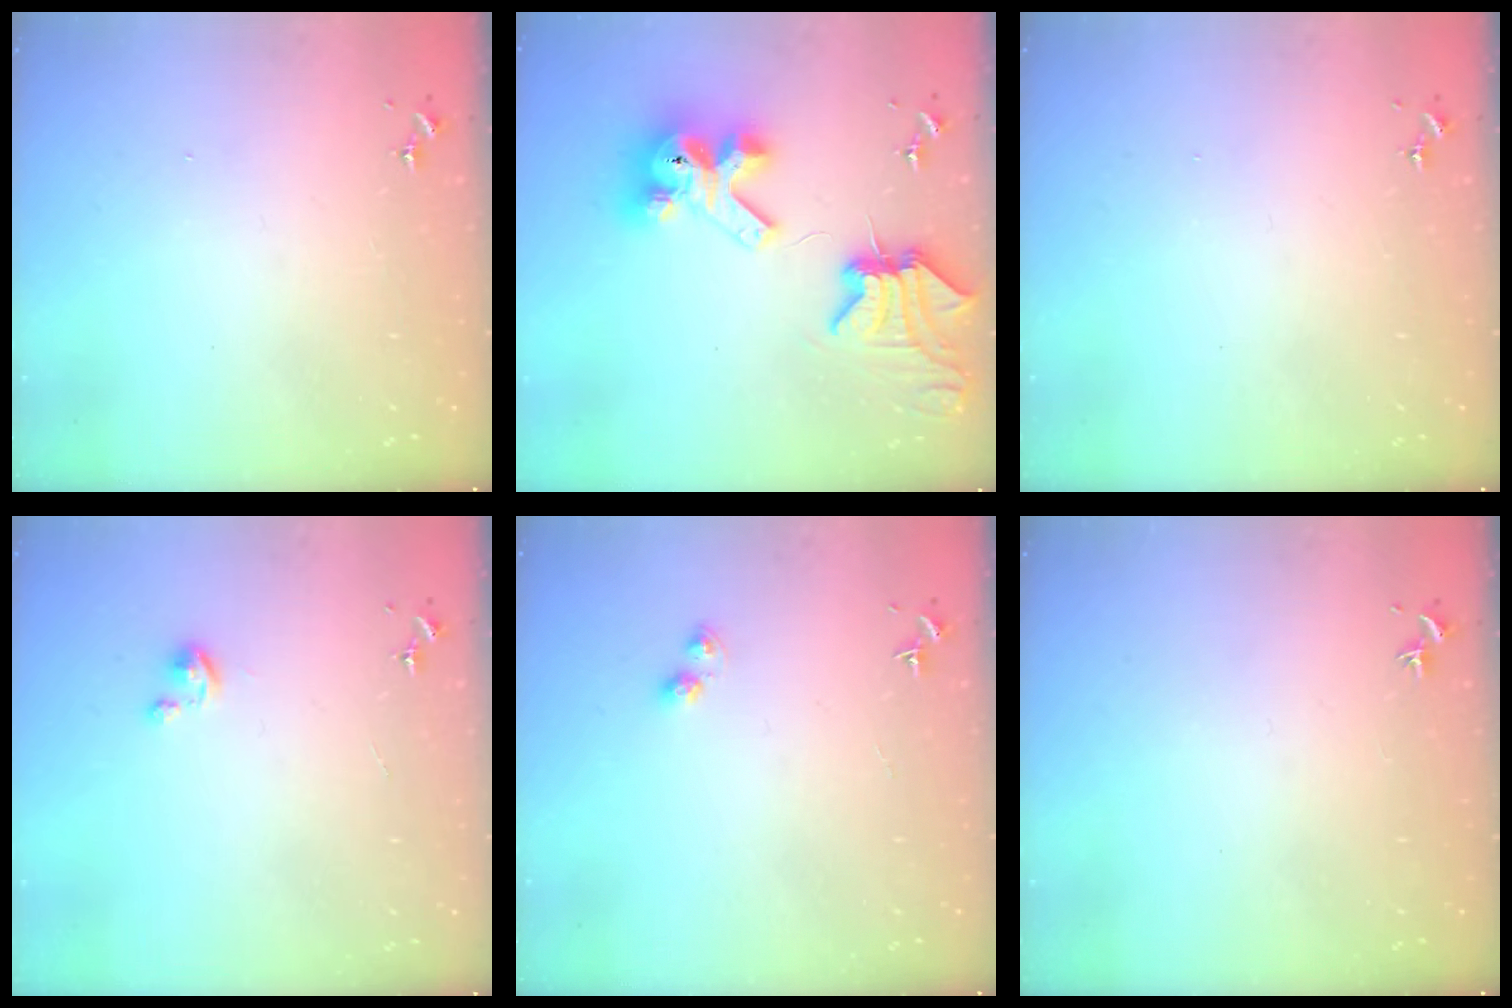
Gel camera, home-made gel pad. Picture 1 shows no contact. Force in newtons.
{"total": 14.5, "press": 14.4, "slide": 1.7}
{"total": 0.0}
{"total": 2.3, "press": 2.2, "slide": 0.2}
{"total": 2.9, "press": 2.9, "slide": 0.5}
{"total": 0.0}